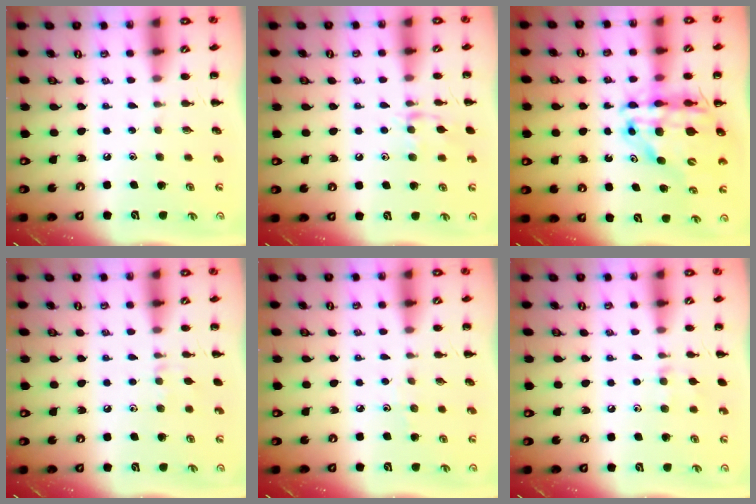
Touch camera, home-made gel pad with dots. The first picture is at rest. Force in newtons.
{"total": 9.4, "press": 9.4, "slide": 0.7}
{"total": 16.2, "press": 15.6, "slide": 4.3}
{"total": 4.0, "press": 3.7, "slide": 1.4}
{"total": 2.9, "press": 2.7, "slide": 1.2}
{"total": 6.6, "press": 6.3, "slide": 2.0}